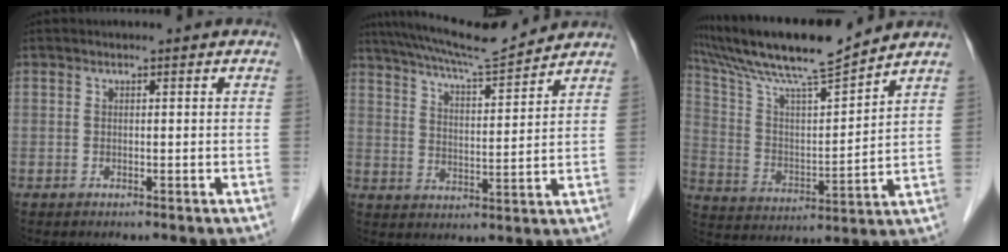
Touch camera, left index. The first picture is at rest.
{"total": 11.7, "force": [10.9, -0.3, 4.0], "torque": [-0.078, 0.010, 0.178]}
{"total": 15.6, "force": [13.7, 0.0, 7.4], "torque": [-0.146, 0.011, 0.246]}